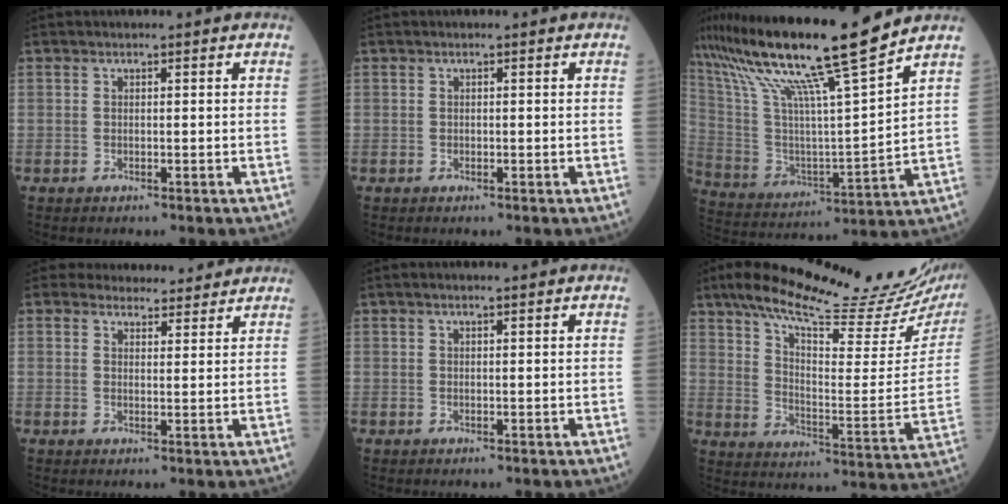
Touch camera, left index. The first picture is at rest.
{"total": 0.0}
{"total": 21.9, "force": [16.4, -0.3, 14.5], "torque": [-0.269, 0.012, 0.297]}
{"total": 8.0, "force": [7.6, 2.4, 0.6], "torque": [0.012, 0.010, 0.083]}
{"total": 1.9, "force": [1.4, 0.1, 1.3], "torque": [-0.025, 0.016, 0.021]}
{"total": 27.2, "force": [23.3, 2.6, 13.8], "torque": [-0.220, -0.051, 0.313]}